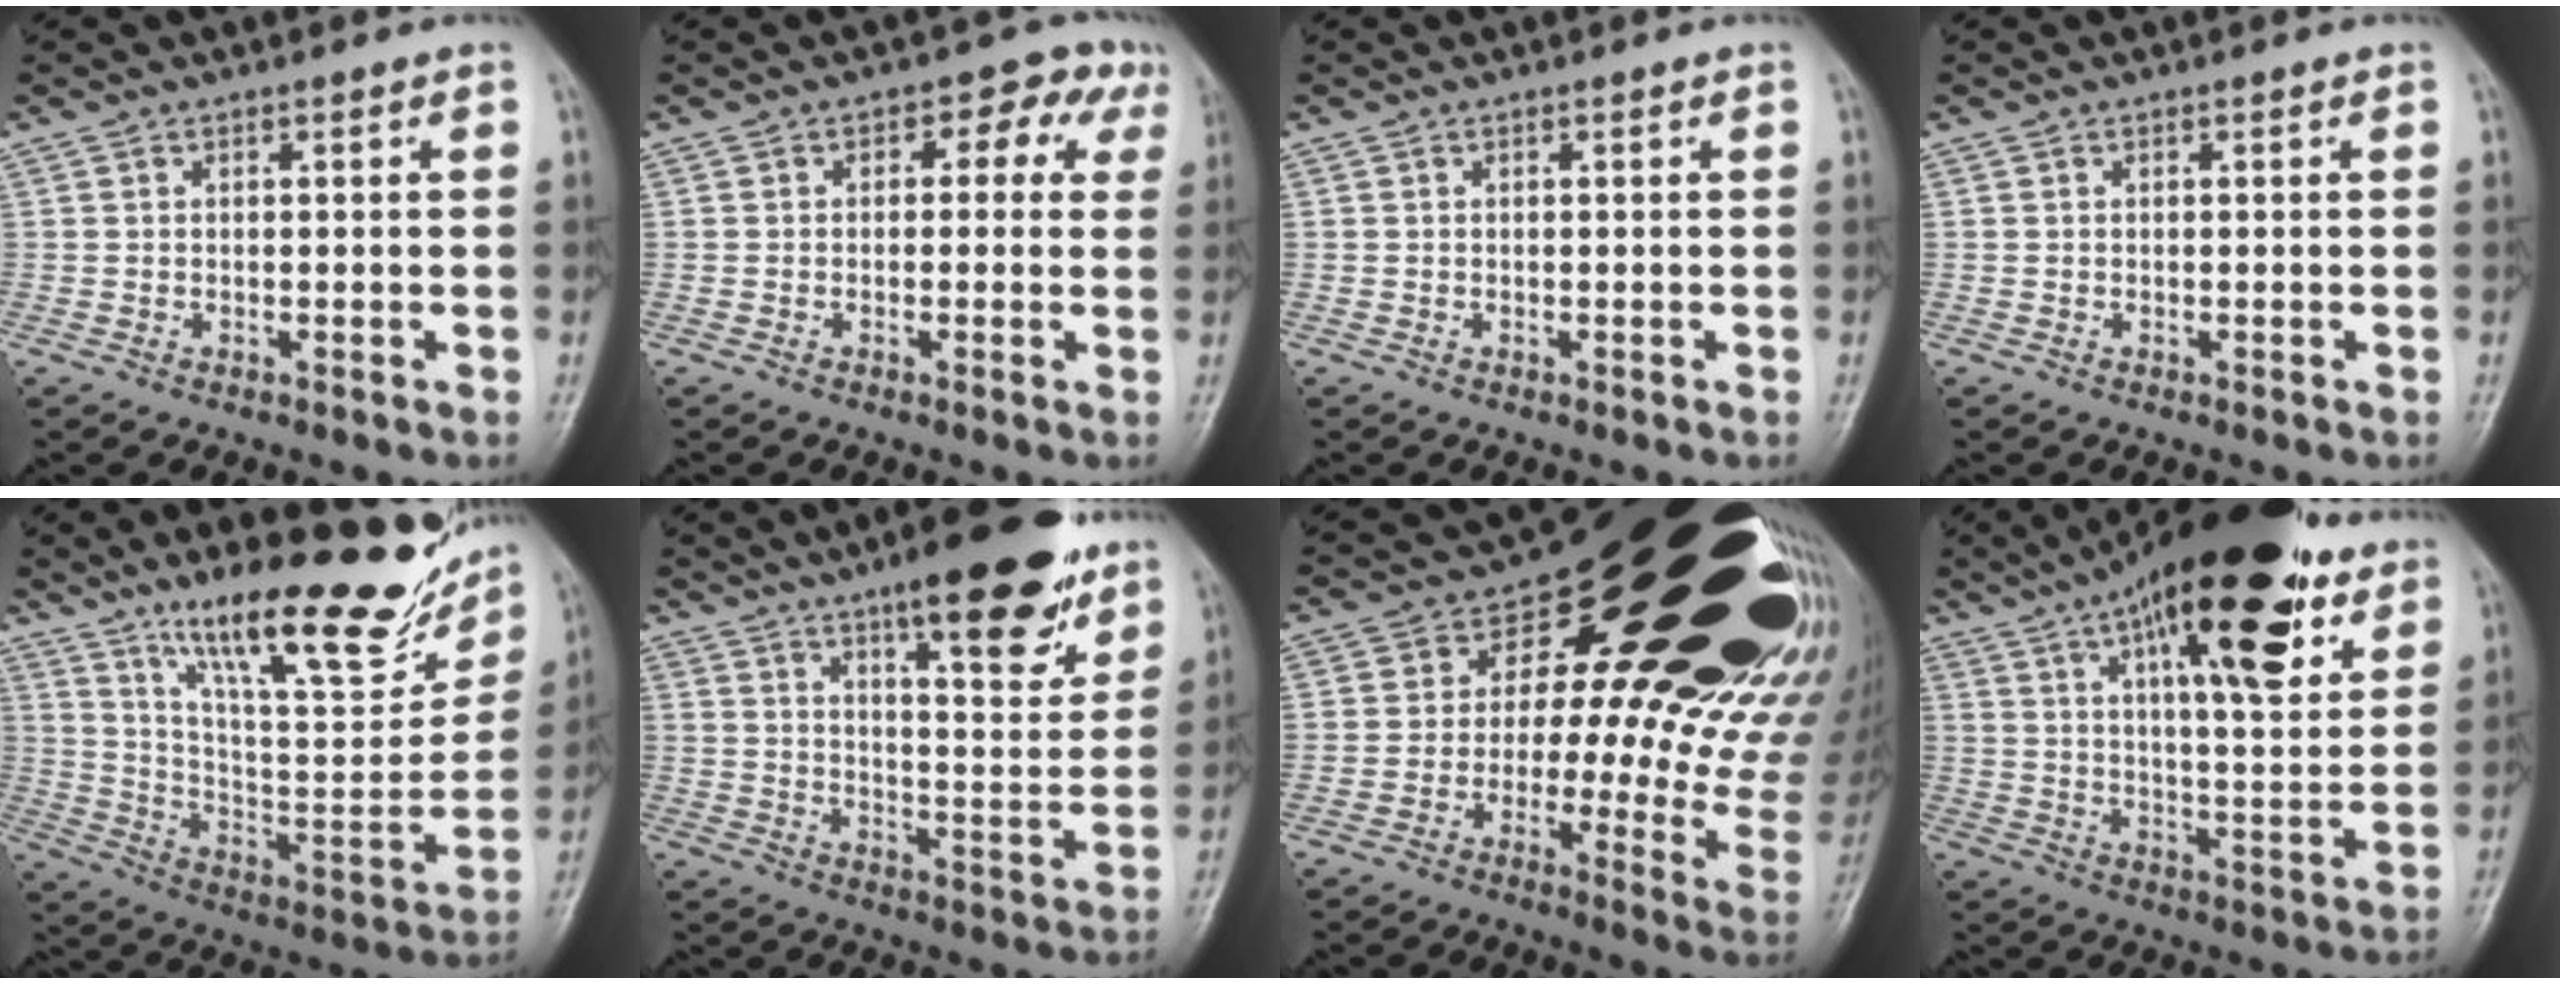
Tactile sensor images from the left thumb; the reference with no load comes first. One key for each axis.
{"total": 5.5, "fx": 1.6, "fy": 3.9, "fz": 3.5, "tx": 0.009, "ty": 0.013, "tz": 0.002}
{"total": 0.0}
{"total": 0.0}
{"total": 27.4, "fx": 18.2, "fy": 7.5, "fz": 19.0, "tx": -0.244, "ty": -0.077, "tz": 0.294}
{"total": 18.7, "fx": 12.0, "fy": 5.5, "fz": 13.3, "tx": -0.149, "ty": -0.059, "tz": 0.177}
{"total": 31.7, "fx": 13.4, "fy": 14.6, "fz": 24.7, "tx": -0.203, "ty": -0.020, "tz": 0.181}
{"total": 24.8, "fx": 13.3, "fy": 8.4, "fz": 19.2, "tx": -0.275, "ty": -0.023, "tz": 0.204}